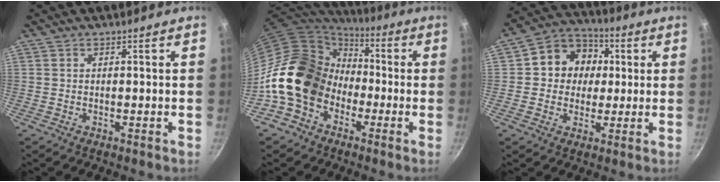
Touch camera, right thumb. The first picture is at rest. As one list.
[{"total": 17.8, "force": [-3.6, 14.1, 10.2], "torque": [-0.144, 0.053, -0.077]}, {"total": 11.2, "force": [1.5, 10.0, 4.9], "torque": [-0.042, 0.017, 0.005]}]